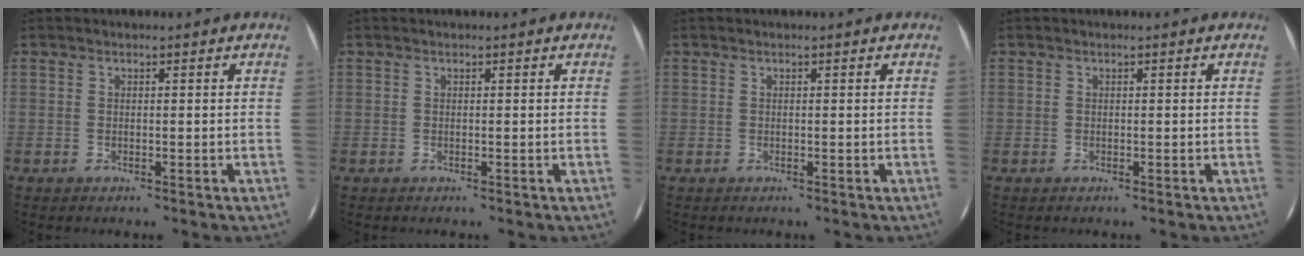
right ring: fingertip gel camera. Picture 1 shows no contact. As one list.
[{"total": 0.0}, {"total": 0.0}, {"total": 0.0}]